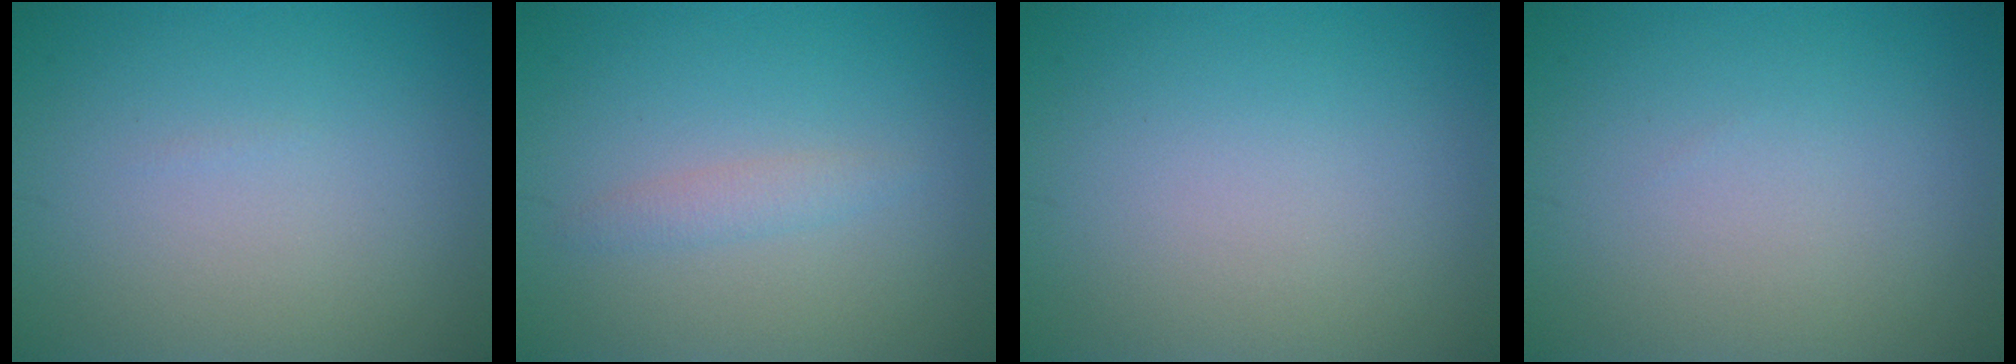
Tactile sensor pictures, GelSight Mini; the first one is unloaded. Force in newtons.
{"total": 1.3, "press": 1.3, "slide": 0.0}
{"total": 0.0}
{"total": 0.0}